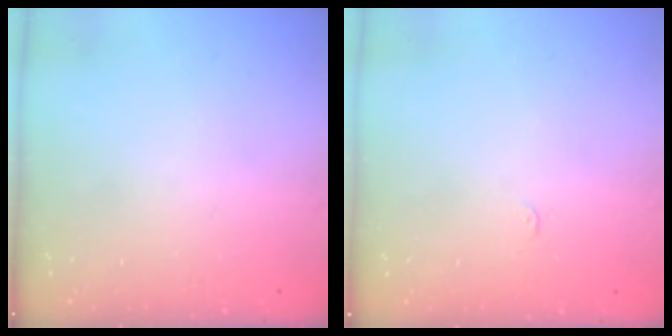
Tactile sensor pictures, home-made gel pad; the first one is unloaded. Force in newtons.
{"total": 2.4, "press": 2.4, "slide": 0.3}